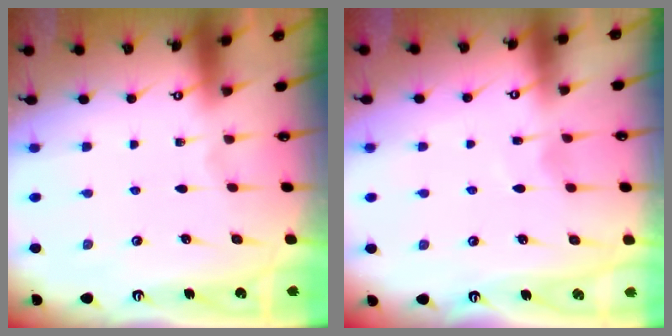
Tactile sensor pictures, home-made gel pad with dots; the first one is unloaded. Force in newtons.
{"total": 3.5, "press": 3.4, "slide": 0.5}